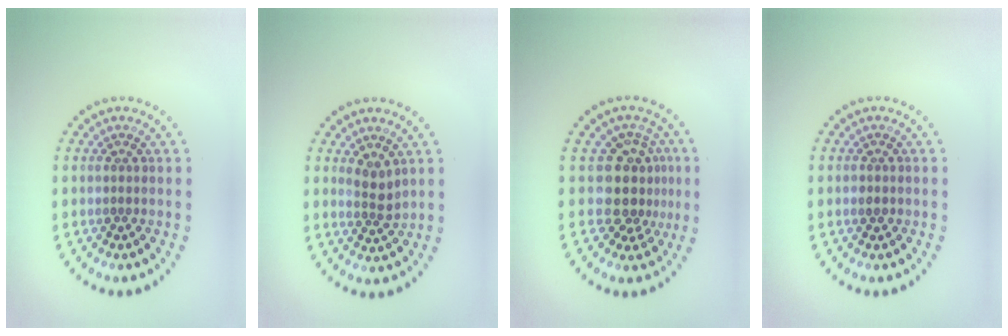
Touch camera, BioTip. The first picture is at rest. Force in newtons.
{"total": 1.6, "press": 1.4, "slide": 0.8}
{"total": 3.8, "press": 2.9, "slide": 2.5}
{"total": 0.7, "press": 0.7, "slide": 0.2}